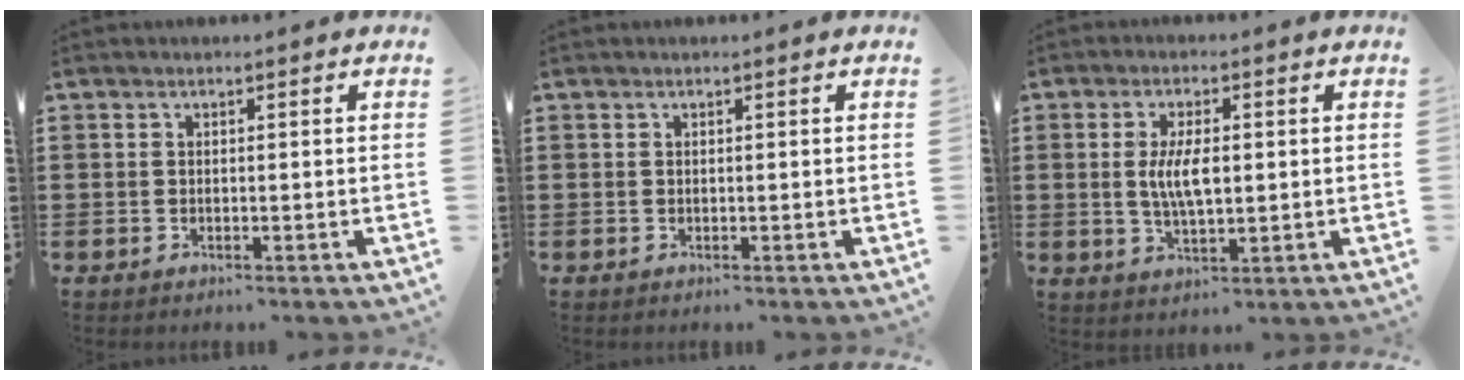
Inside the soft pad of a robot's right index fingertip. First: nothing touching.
{"total": 0.0}
{"total": 6.0, "force": [0.3, 2.2, 5.6], "torque": [-0.122, 0.001, -0.001]}